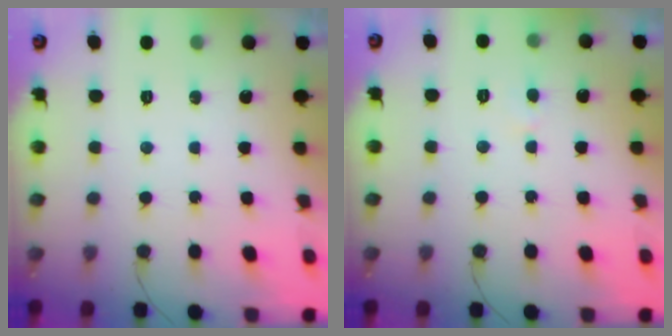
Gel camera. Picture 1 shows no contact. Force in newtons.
{"total": 2.8, "press": 2.8, "slide": 0.3}